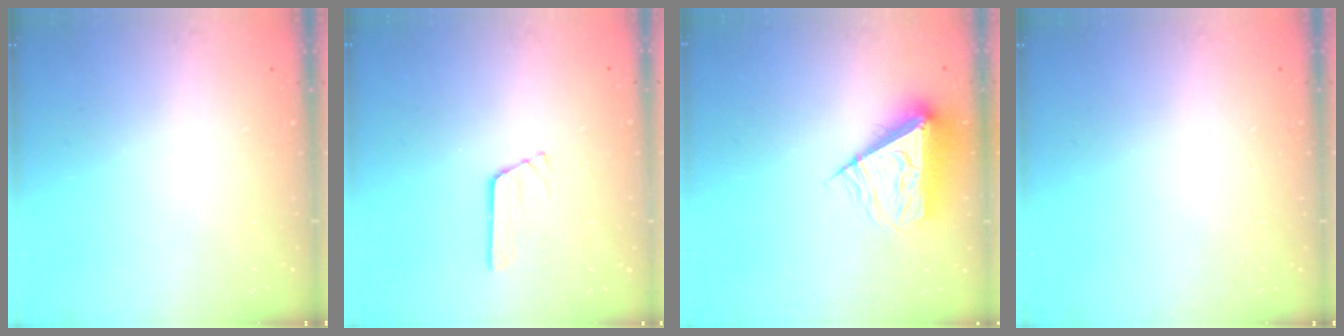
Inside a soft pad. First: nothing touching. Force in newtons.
{"total": 2.9, "press": 2.9, "slide": 0.2}
{"total": 8.8, "press": 8.7, "slide": 0.4}
{"total": 0.0}